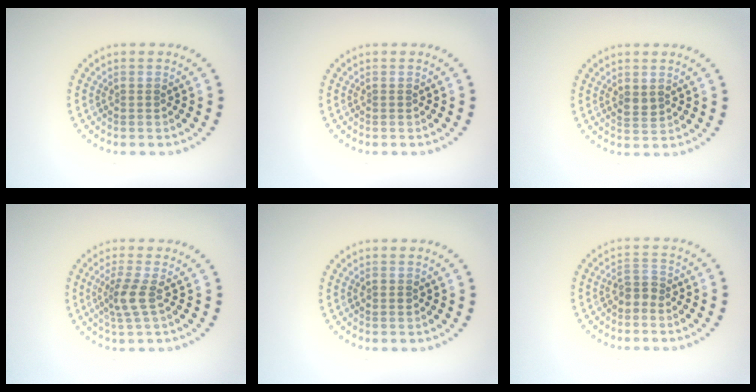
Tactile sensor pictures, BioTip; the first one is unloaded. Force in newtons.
{"total": 0.0}
{"total": 1.2, "press": 1.2, "slide": 0.3}
{"total": 2.4, "press": 1.9, "slide": 1.5}
{"total": 0.9, "press": 0.9, "slide": 0.3}
{"total": 1.8, "press": 1.4, "slide": 1.2}